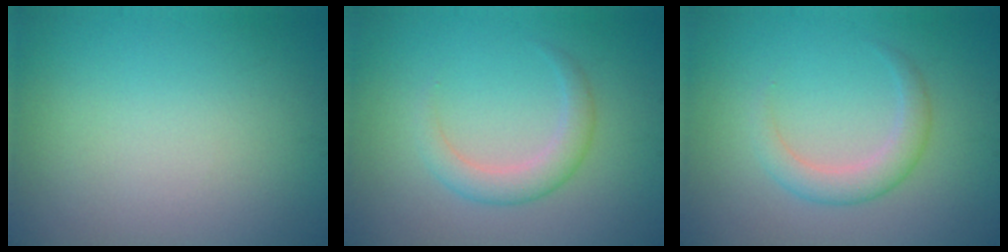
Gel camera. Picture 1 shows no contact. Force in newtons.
{"total": 2.6, "press": 2.6, "slide": 0.1}
{"total": 2.6, "press": 2.6, "slide": 0.1}